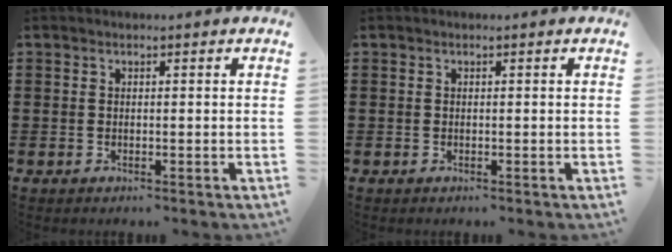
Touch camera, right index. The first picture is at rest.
{"total": 0.0}